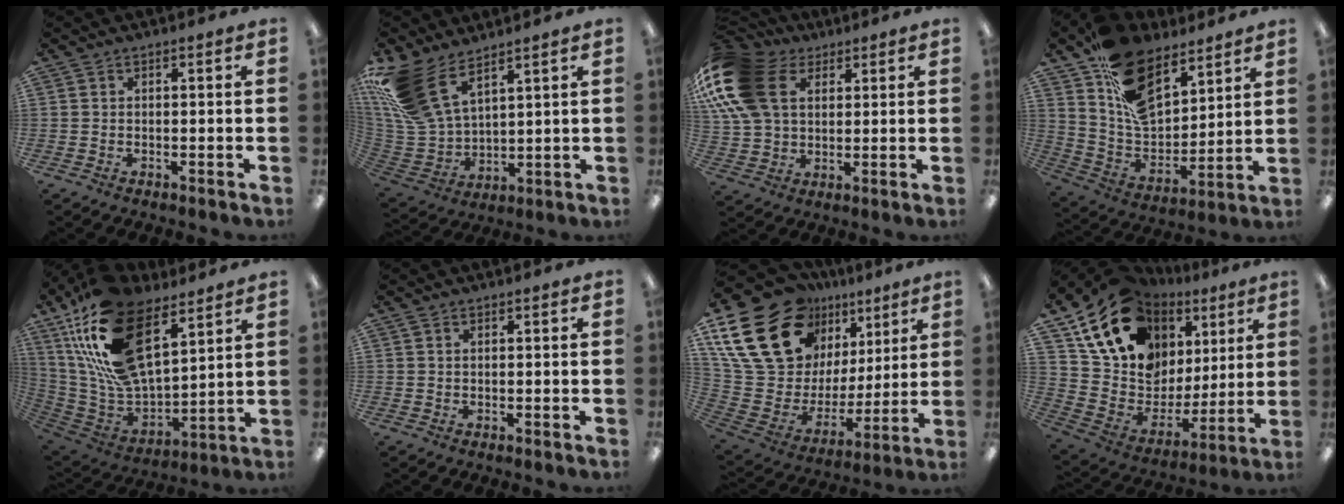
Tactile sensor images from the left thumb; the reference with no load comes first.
{"total": 17.3, "force": [10.9, 8.9, 10.1], "torque": [-0.254, -0.051, 0.205]}
{"total": 21.2, "force": [6.9, 15.0, 13.3], "torque": [-0.306, -0.006, 0.125]}
{"total": 18.3, "force": [10.9, 10.5, 10.3], "torque": [-0.187, -0.055, 0.209]}
{"total": 23.8, "force": [13.0, 12.5, 15.5], "torque": [-0.317, -0.073, 0.236]}
{"total": 0.7, "force": [0.5, 0.4, 0.3], "torque": [-0.007, 0.003, 0.009]}
{"total": 25.1, "force": [15.1, 15.5, 12.7], "torque": [-0.255, -0.091, 0.295]}
{"total": 17.9, "force": [11.7, 11.4, 7.4], "torque": [-0.152, -0.076, 0.221]}